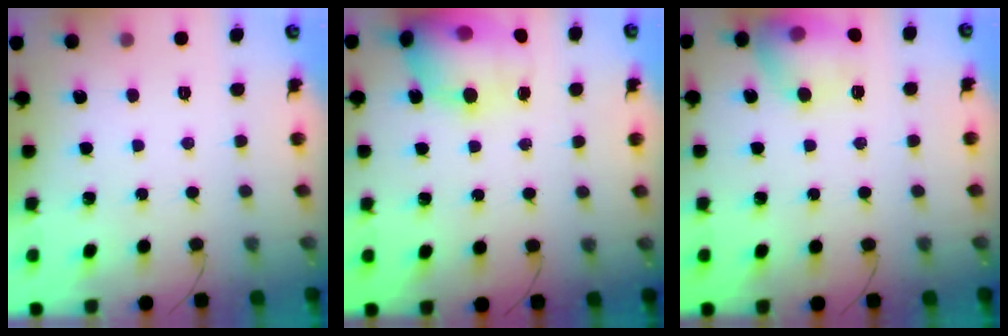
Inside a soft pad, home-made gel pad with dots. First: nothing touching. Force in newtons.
{"total": 17.5, "press": 17.1, "slide": 3.4}
{"total": 13.7, "press": 13.7, "slide": 1.2}